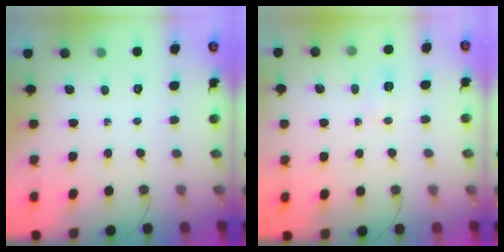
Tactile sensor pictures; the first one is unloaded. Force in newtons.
{"total": 4.0, "press": 3.9, "slide": 0.5}